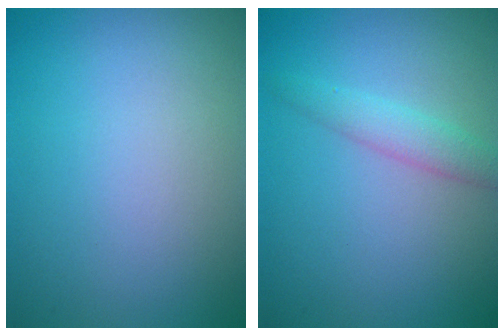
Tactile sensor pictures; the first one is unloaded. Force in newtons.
{"total": 2.1, "press": 2.1, "slide": 0.1}